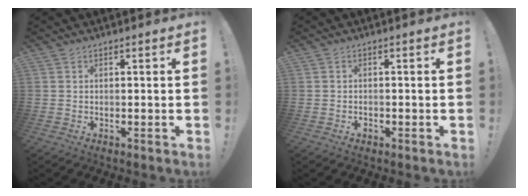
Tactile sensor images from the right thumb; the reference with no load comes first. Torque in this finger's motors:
{"motor_torque": [0.09, 0.01, -0.10, -0.20, 0.06]}